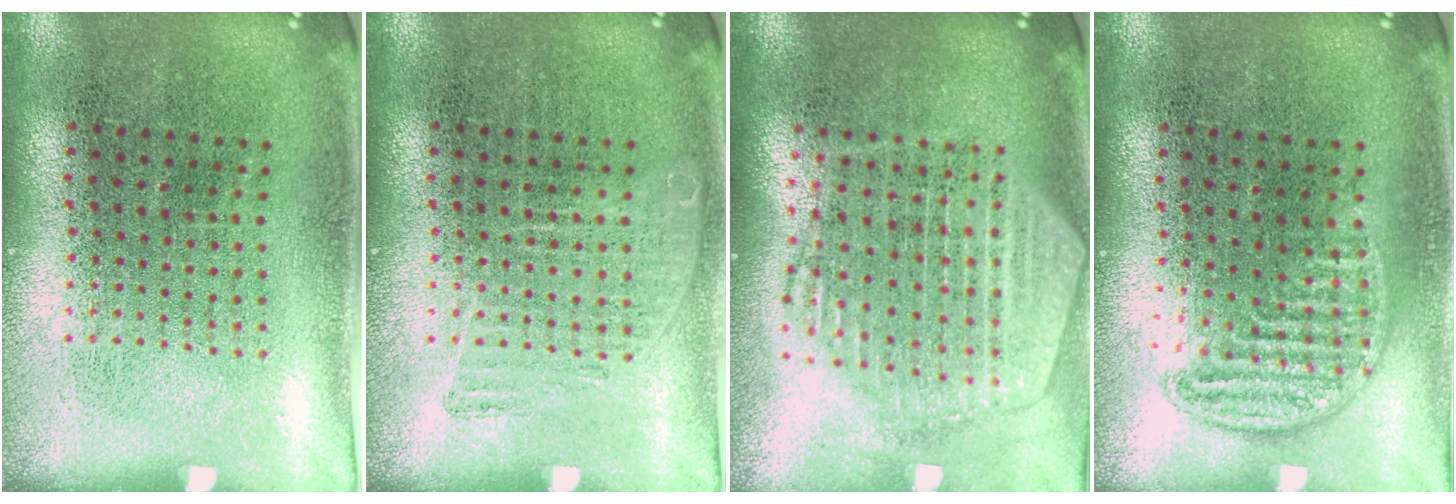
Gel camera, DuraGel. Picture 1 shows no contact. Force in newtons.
{"total": 1.0, "press": 1.0, "slide": 0.2}
{"total": 2.3, "press": 2.1, "slide": 1.1}
{"total": 0.8, "press": 0.8, "slide": 0.1}